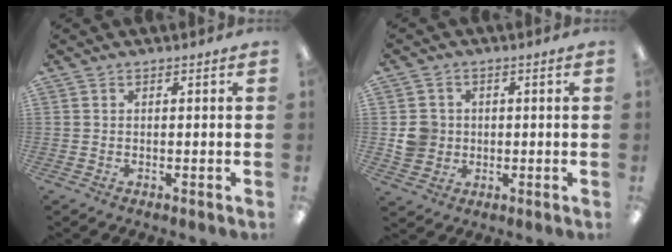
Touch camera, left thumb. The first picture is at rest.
{"total": 5.8, "force": [0.1, 5.6, 1.6], "torque": [-0.023, 0.011, 0.005]}